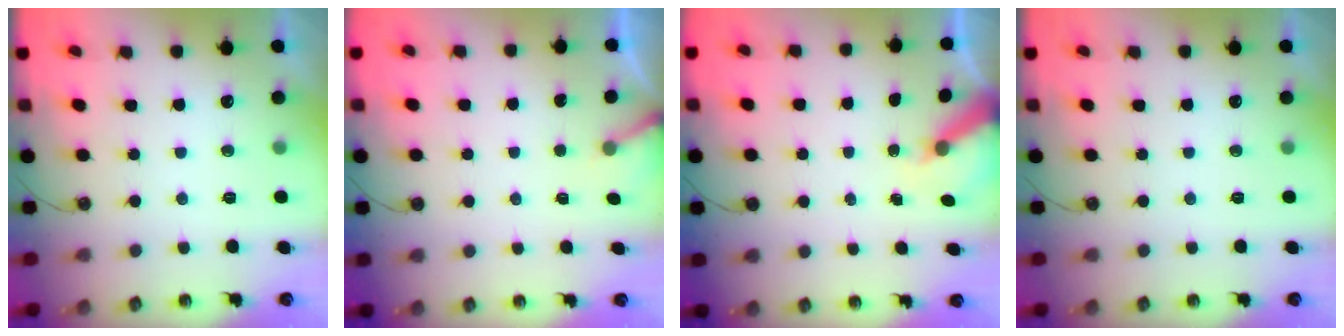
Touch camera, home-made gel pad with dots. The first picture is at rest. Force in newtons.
{"total": 2.7, "press": 2.7, "slide": 0.2}
{"total": 5.1, "press": 5.0, "slide": 0.5}
{"total": 0.0}